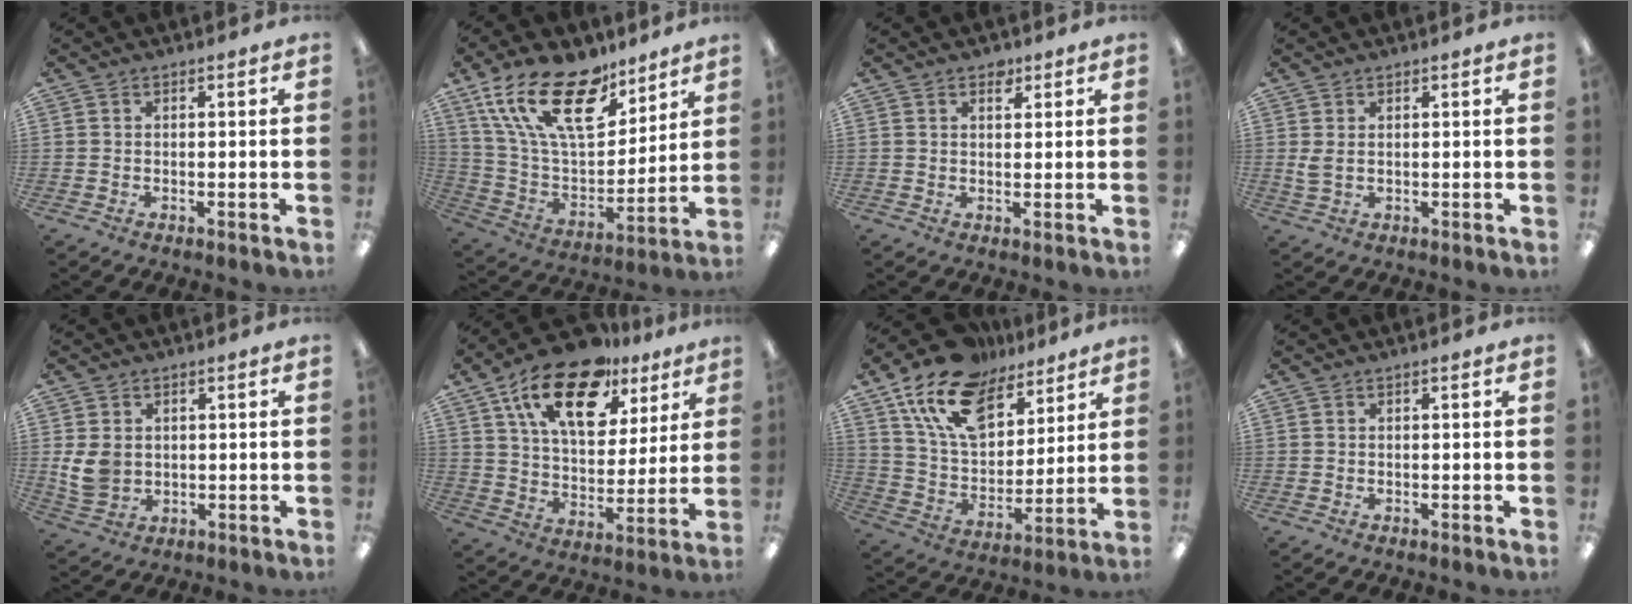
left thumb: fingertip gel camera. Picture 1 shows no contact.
{"total": 23.3, "force": [14.0, 11.3, 14.7], "torque": [-0.289, -0.073, 0.249]}
{"total": 2.8, "force": [1.9, 1.6, 1.3], "torque": [-0.003, -0.007, 0.029]}
{"total": 2.7, "force": [0.7, 1.6, 2.1], "torque": [-0.043, -0.002, 0.009]}
{"total": 6.6, "force": [0.8, 5.4, 3.8], "torque": [-0.091, 0.007, 0.020]}
{"total": 20.1, "force": [12.0, 10.3, 12.5], "torque": [-0.212, -0.054, 0.210]}
{"total": 19.0, "force": [12.4, 10.5, 9.8], "torque": [-0.192, -0.054, 0.227]}
{"total": 0.0}